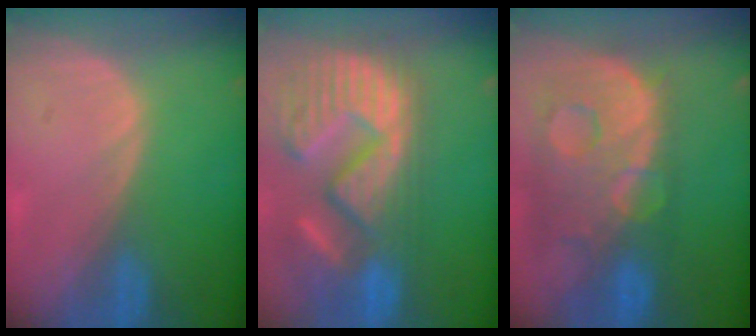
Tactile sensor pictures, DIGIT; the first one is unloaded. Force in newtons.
{"total": 15.4, "press": 12.6, "slide": 8.8}
{"total": 13.6, "press": 11.1, "slide": 8.0}